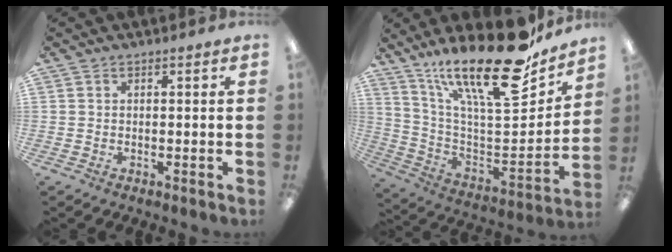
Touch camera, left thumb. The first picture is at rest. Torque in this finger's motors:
{"motor_torque": [0.49, 0.20, 1.46, -1.30, 0.25]}